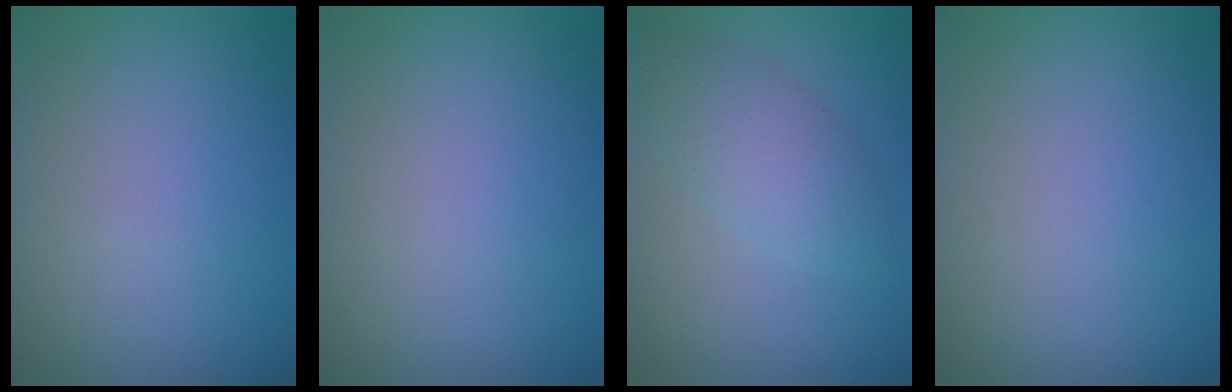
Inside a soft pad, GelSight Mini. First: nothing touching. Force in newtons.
{"total": 0.0}
{"total": 3.5, "press": 3.5, "slide": 0.1}
{"total": 0.0}